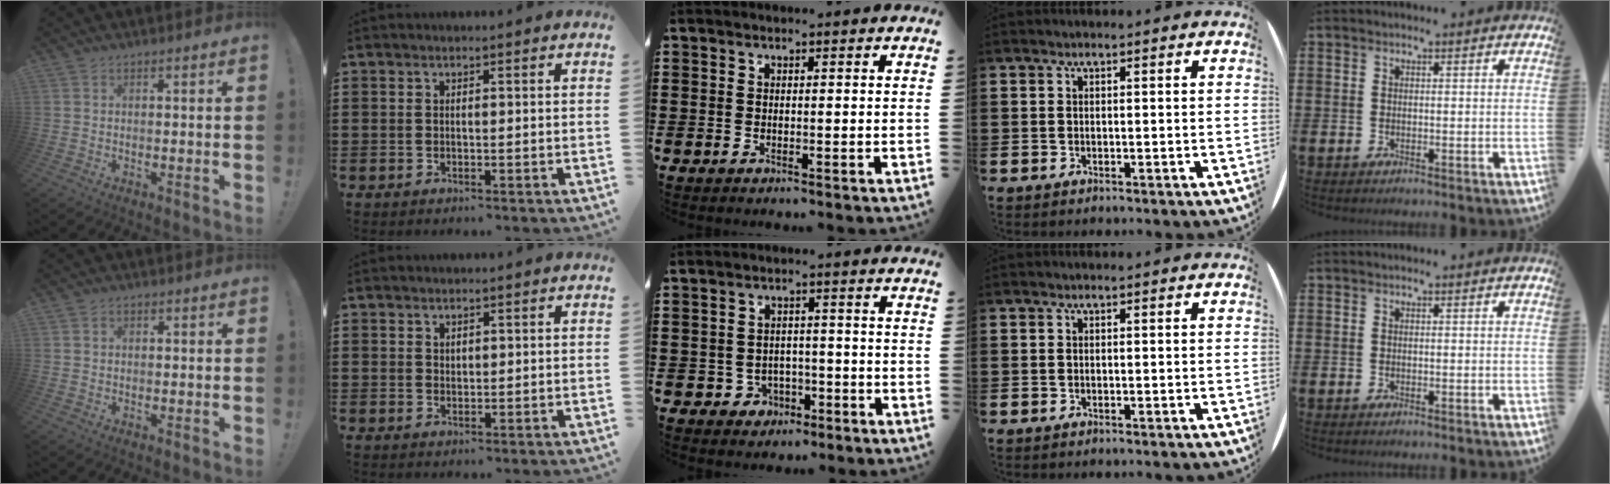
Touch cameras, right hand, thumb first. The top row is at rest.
{"thumb": {"total": 0.7, "force": [0.0, 0.7, 0.2], "torque": [-0.003, 0.002, 0.001]}, "index": {"total": 1.0, "force": [0.7, 0.6, 0.2], "torque": [-0.006, 0.001, 0.014]}, "middle": {"total": 2.8, "force": [-2.0, 2.0, 0.5], "torque": [-0.019, 0.005, -0.045]}}